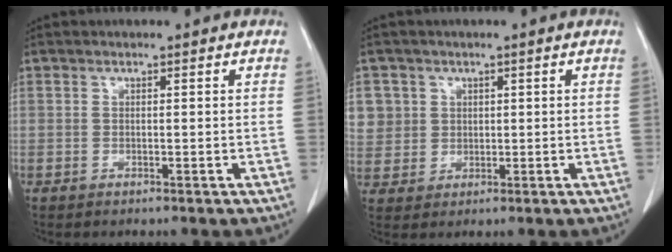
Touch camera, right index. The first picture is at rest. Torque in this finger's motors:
{"motor_torque": [0.36, 0.16, 0.17, 0.04]}